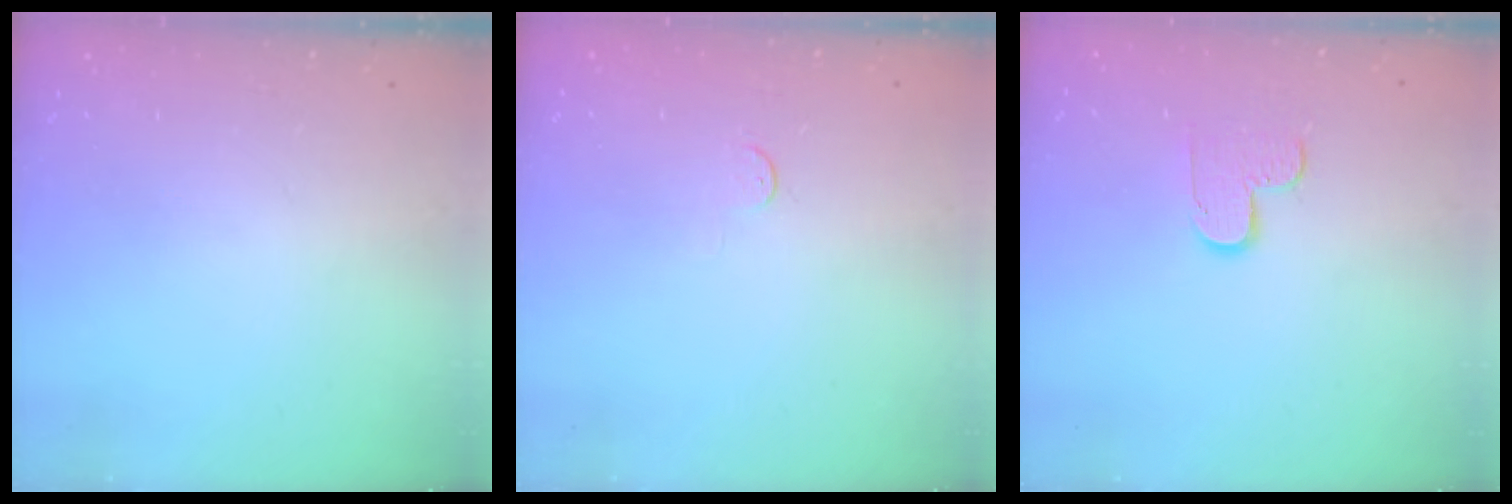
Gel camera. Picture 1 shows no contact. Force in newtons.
{"total": 2.8, "press": 2.8, "slide": 0.4}
{"total": 6.1, "press": 6.1, "slide": 0.4}